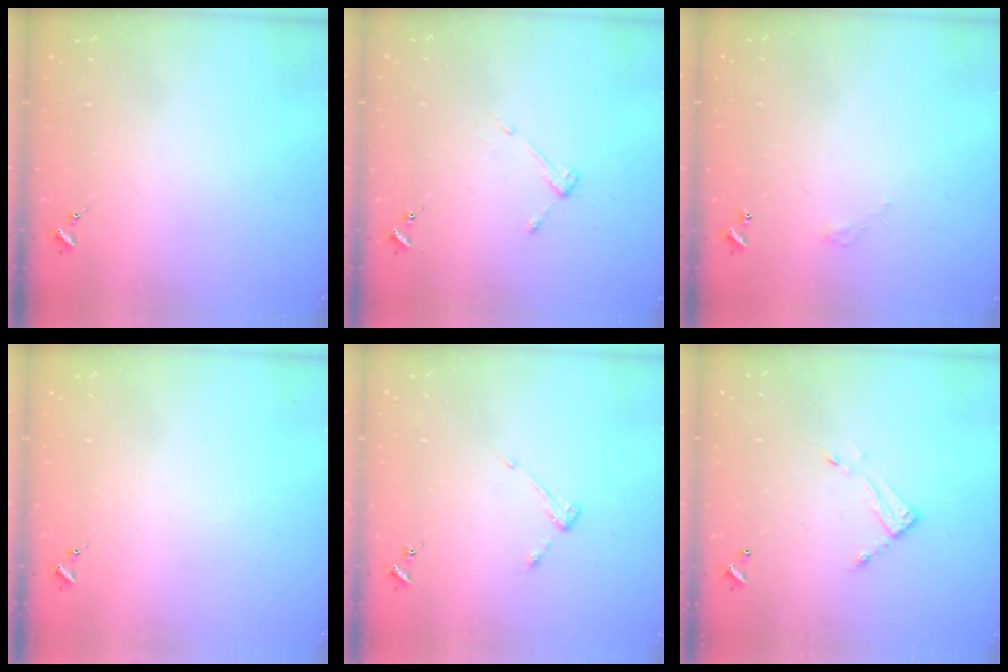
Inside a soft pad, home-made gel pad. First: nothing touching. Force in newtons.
{"total": 4.2, "press": 4.2, "slide": 0.4}
{"total": 2.7, "press": 2.7, "slide": 0.2}
{"total": 0.0}
{"total": 3.2, "press": 3.1, "slide": 0.5}
{"total": 7.3, "press": 7.3, "slide": 0.3}